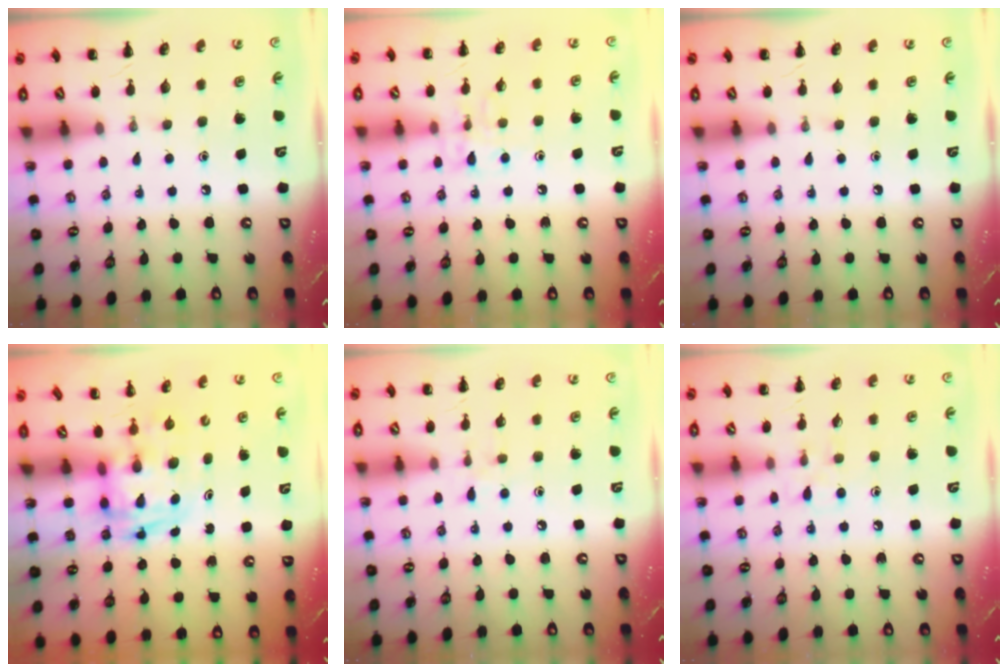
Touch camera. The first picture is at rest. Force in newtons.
{"total": 7.1, "press": 7.1, "slide": 0.5}
{"total": 0.0}
{"total": 2.8, "press": 2.8, "slide": 0.5}
{"total": 4.6, "press": 4.3, "slide": 1.8}
{"total": 5.2, "press": 4.9, "slide": 1.8}